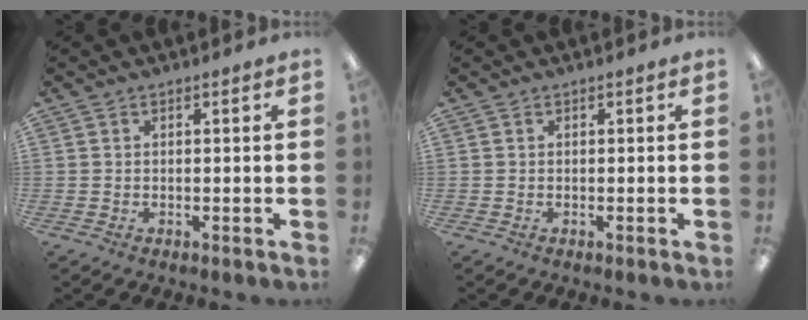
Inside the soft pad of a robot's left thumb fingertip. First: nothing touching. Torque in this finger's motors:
{"motor_torque": [-0.01, -0.01, 0.06, -0.04, 0.00]}